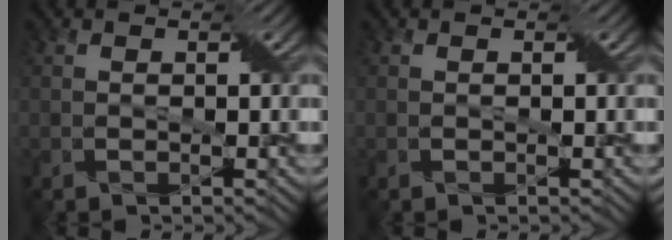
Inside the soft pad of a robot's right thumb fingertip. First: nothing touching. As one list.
[{"total": 0.0}]